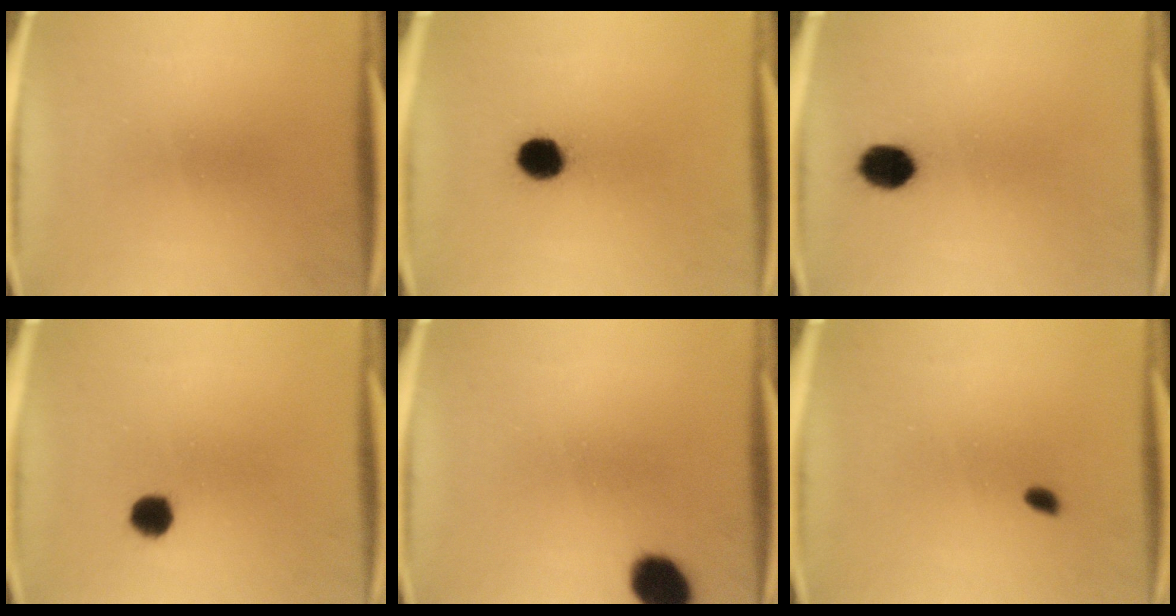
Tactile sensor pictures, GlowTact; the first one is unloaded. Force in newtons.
{"total": 7.1}
{"total": 5.7}
{"total": 4.0}
{"total": 7.7}
{"total": 1.3}